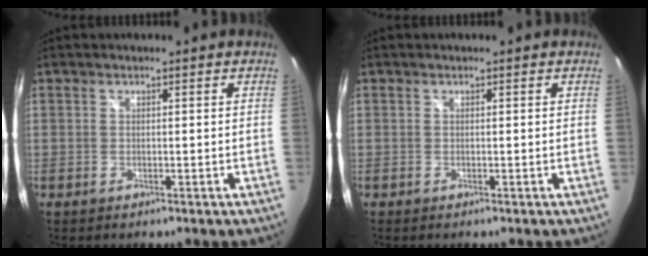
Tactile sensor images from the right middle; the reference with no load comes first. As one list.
[{"total": 0.0}]